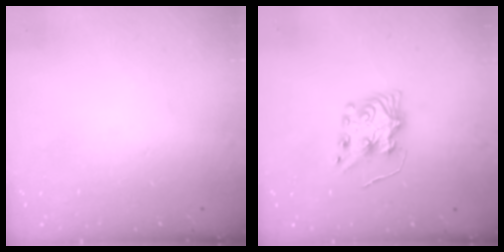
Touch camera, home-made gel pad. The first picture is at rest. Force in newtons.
{"total": 7.8, "press": 7.8, "slide": 0.7}